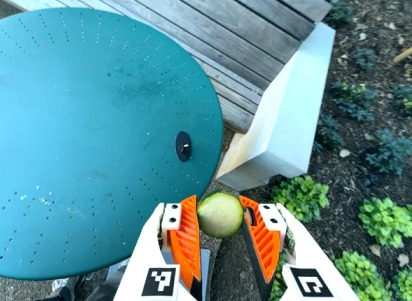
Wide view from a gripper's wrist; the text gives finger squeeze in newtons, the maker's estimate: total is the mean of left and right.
{"total": 10.8, "left": 10.6, "right": 10.9}